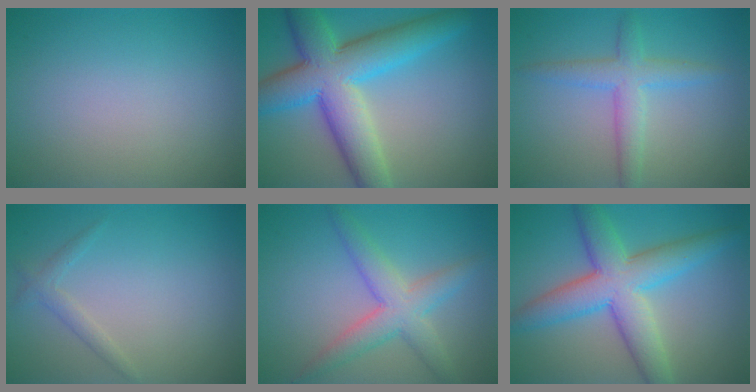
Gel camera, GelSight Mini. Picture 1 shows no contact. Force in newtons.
{"total": 10.3, "press": 10.3, "slide": 0.2}
{"total": 3.5, "press": 3.5, "slide": 0.2}
{"total": 1.3, "press": 1.3, "slide": 0.1}
{"total": 4.5, "press": 4.5, "slide": 0.0}
{"total": 7.7, "press": 7.7, "slide": 0.3}